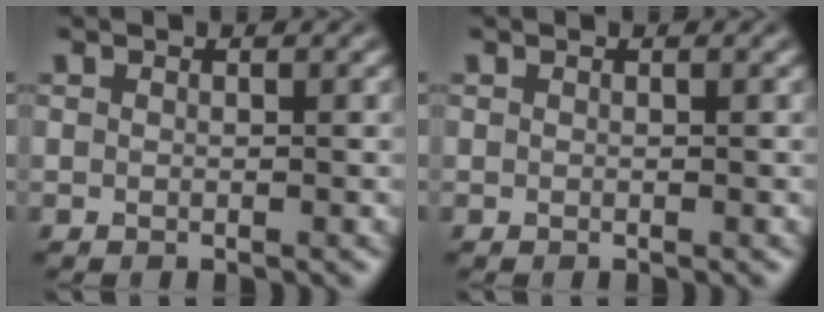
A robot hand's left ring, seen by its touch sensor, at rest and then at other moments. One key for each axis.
{"total": 0.0}